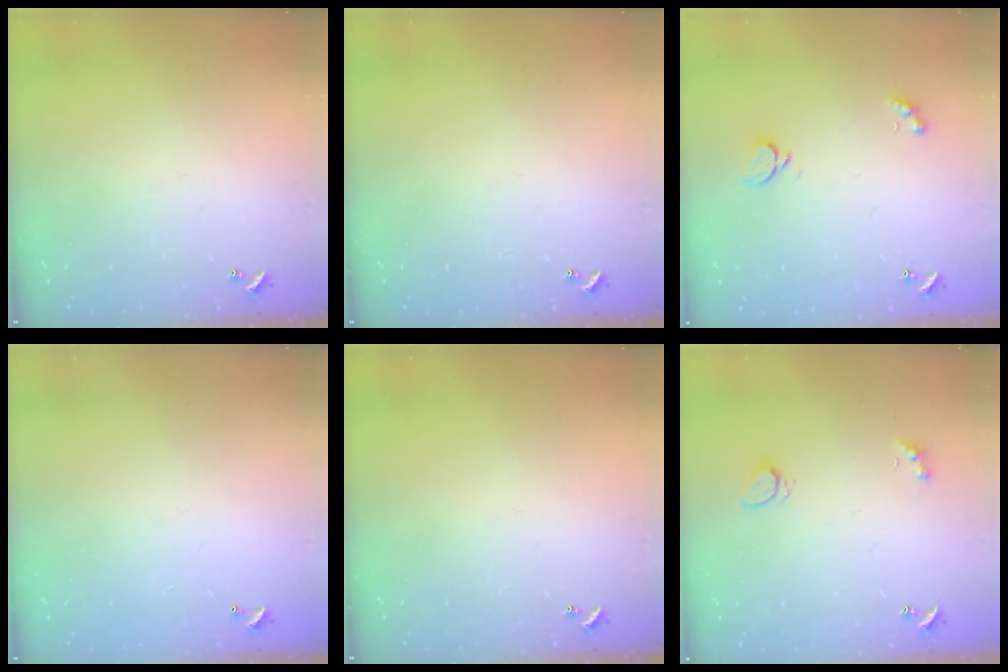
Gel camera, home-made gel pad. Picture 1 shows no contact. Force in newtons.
{"total": 0.0}
{"total": 1.8, "press": 1.6, "slide": 0.8}
{"total": 2.8, "press": 2.8, "slide": 0.1}
{"total": 0.0}
{"total": 2.1, "press": 2.0, "slide": 0.6}